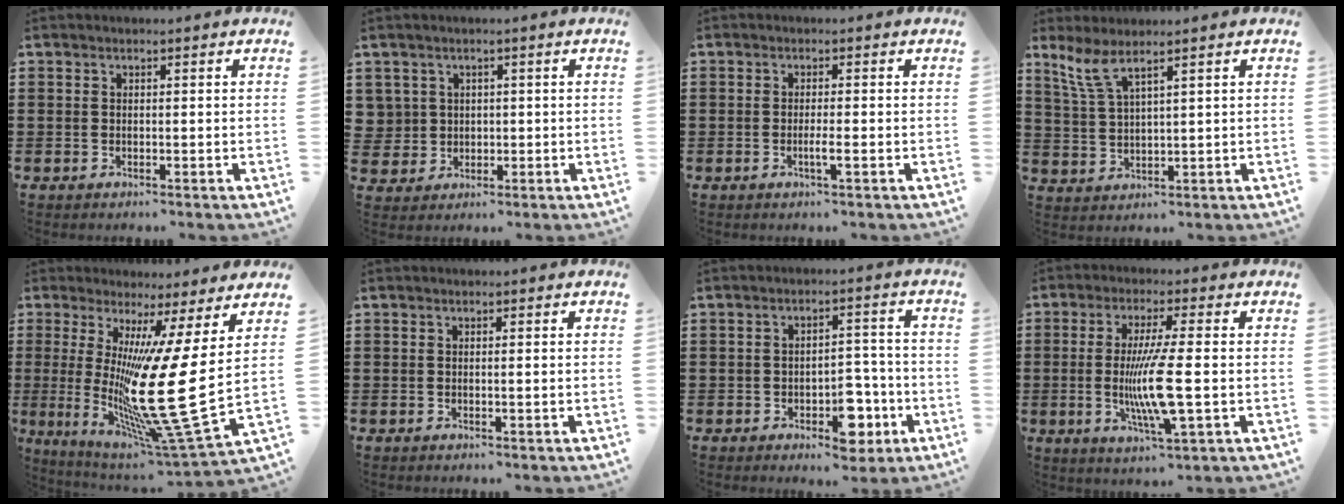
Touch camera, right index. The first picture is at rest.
{"total": 2.9, "force": [0.7, 2.8, 0.1], "torque": [-0.016, 0.011, 0.012]}
{"total": 2.2, "force": [-0.8, 0.0, 2.0], "torque": [-0.035, -0.004, -0.015]}
{"total": 4.5, "force": [3.0, 0.7, 3.3], "torque": [-0.074, 0.001, 0.053]}
{"total": 19.6, "force": [0.6, 3.1, 19.4], "torque": [-0.356, -0.058, 0.008]}
{"total": 0.6, "force": [0.0, -0.2, 0.6], "torque": [-0.010, -0.003, 0.000]}
{"total": 7.3, "force": [-3.3, 3.8, 5.4], "torque": [-0.065, 0.009, -0.055]}
{"total": 9.7, "force": [-1.1, 0.9, 9.6], "torque": [-0.191, -0.020, -0.026]}